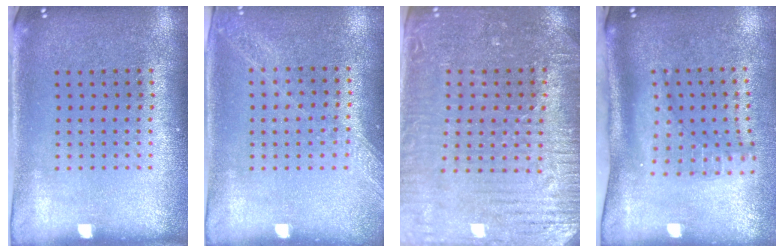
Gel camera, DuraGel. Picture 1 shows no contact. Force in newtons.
{"total": 1.3, "press": 1.2, "slide": 0.2}
{"total": 3.5, "press": 3.3, "slide": 1.1}
{"total": 2.1, "press": 1.4, "slide": 1.6}